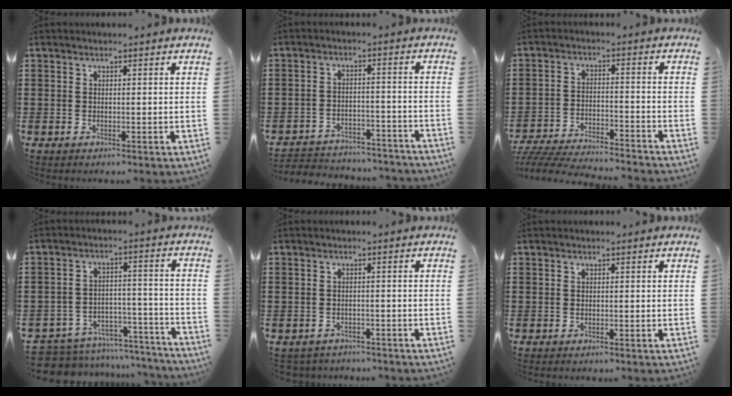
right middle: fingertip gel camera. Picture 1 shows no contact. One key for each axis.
{"total": 3.9, "fx": -3.8, "fy": 0.6, "fz": 0.2, "tx": -0.008, "ty": 0.006, "tz": -0.083}
{"total": 5.9, "fx": -5.8, "fy": 0.3, "fz": 1.1, "tx": -0.033, "ty": -0.001, "tz": -0.120}
{"total": 6.3, "fx": -6.1, "fy": 1.6, "fz": 0.8, "tx": -0.026, "ty": 0.013, "tz": -0.124}
{"total": 1.5, "fx": -1.4, "fy": 0.4, "fz": -0.2, "tx": -0.003, "ty": 0.001, "tz": -0.034}
{"total": 0.0}